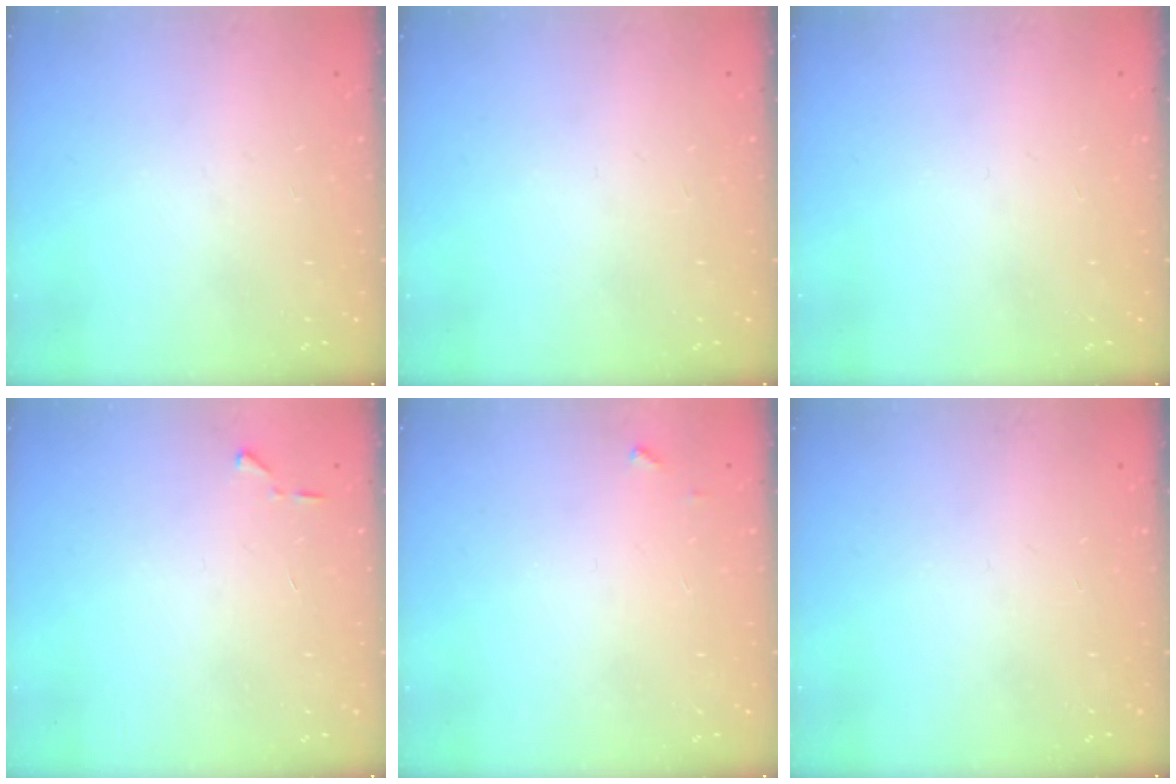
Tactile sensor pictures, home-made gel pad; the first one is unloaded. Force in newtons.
{"total": 0.0}
{"total": 0.0}
{"total": 3.6, "press": 3.6, "slide": 0.5}
{"total": 3.6, "press": 3.6, "slide": 0.2}
{"total": 0.0}